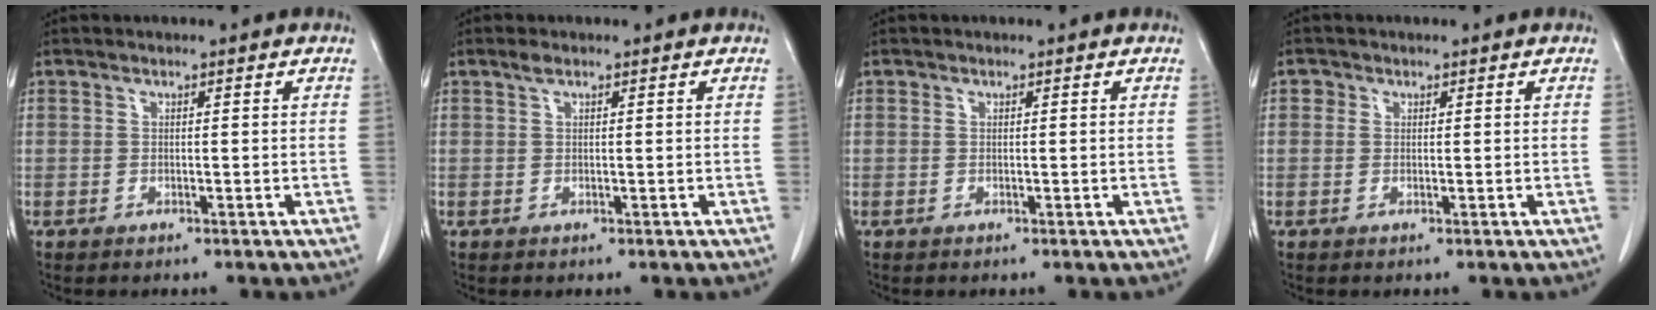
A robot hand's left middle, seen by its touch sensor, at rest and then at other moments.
{"total": 0.9, "force": [0.6, 0.2, 0.6], "torque": [-0.016, 0.006, 0.012]}
{"total": 0.0}
{"total": 0.9, "force": [0.3, 0.9, 0.1], "torque": [0.006, 0.003, 0.002]}